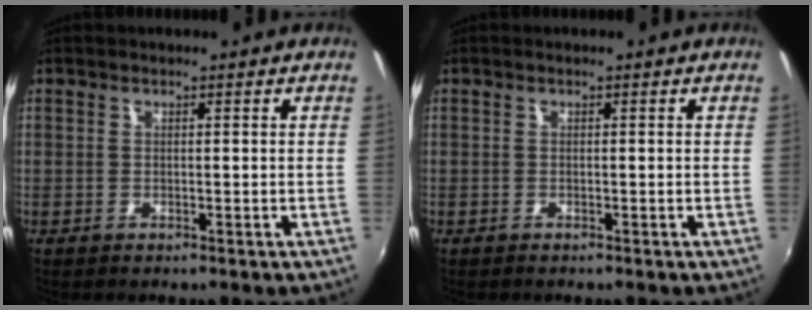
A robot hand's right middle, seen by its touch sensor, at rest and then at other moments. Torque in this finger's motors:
{"motor_torque": [-0.18, -0.22, -0.05, -0.01]}